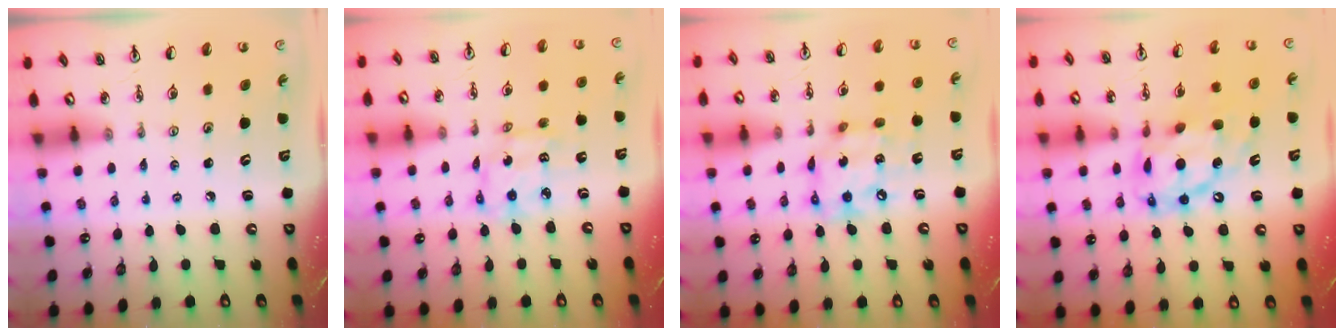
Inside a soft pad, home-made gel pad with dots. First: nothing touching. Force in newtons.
{"total": 6.4, "press": 6.4, "slide": 0.3}
{"total": 13.3, "press": 13.2, "slide": 1.4}
{"total": 15.2, "press": 15.1, "slide": 1.4}